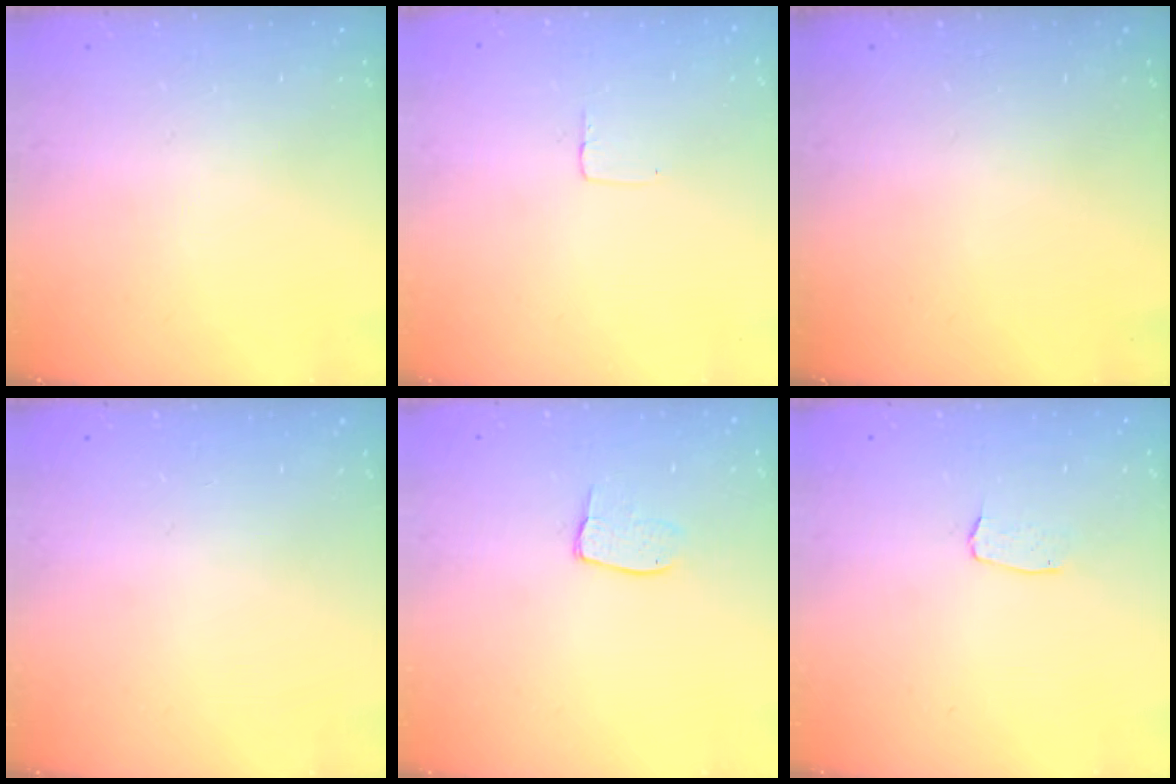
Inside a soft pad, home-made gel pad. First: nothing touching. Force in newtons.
{"total": 2.5, "press": 2.5, "slide": 0.1}
{"total": 0.0}
{"total": 0.0}
{"total": 6.1, "press": 6.1, "slide": 0.5}
{"total": 3.0, "press": 3.0, "slide": 0.2}